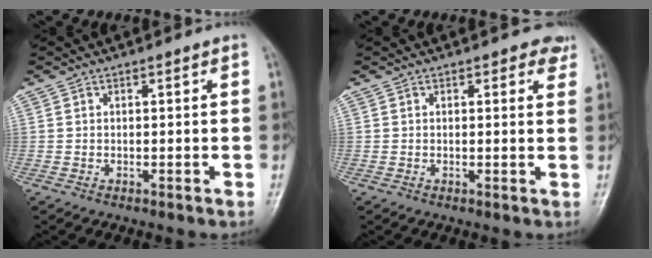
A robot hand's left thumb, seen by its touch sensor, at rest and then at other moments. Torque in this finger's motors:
{"motor_torque": [0.02, 0.04, -0.14, -0.06, 0.02]}